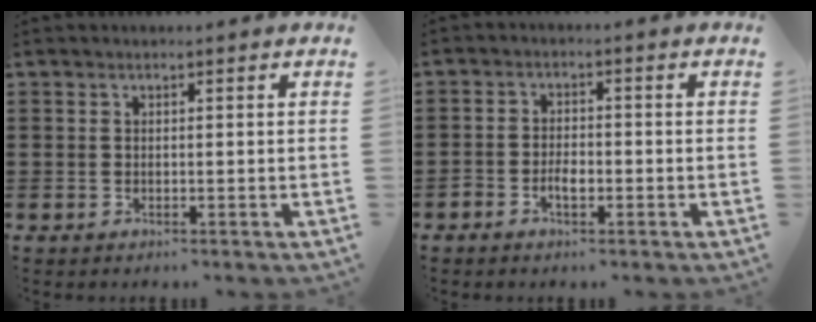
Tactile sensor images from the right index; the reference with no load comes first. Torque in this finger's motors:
{"motor_torque": [2.14, 0.00, 0.07, 0.06]}